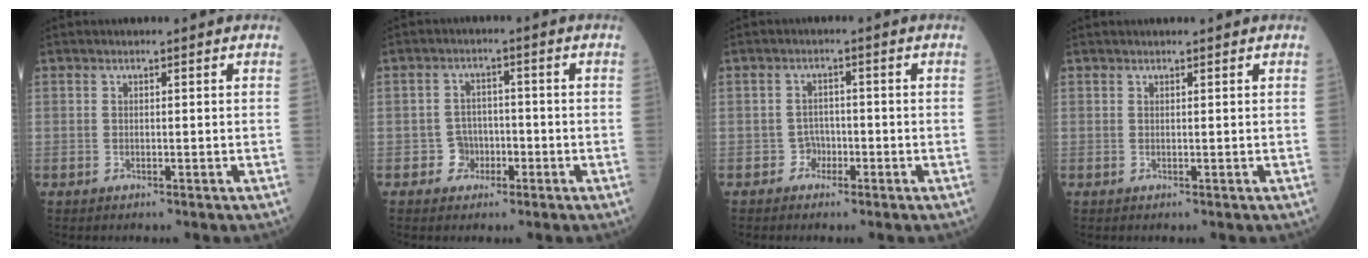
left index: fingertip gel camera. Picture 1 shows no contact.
{"total": 3.2, "force": [-1.4, 2.8, 0.6], "torque": [-0.005, 0.011, -0.025]}
{"total": 1.9, "force": [-1.2, 1.5, 0.2], "torque": [0.003, 0.009, -0.023]}
{"total": 2.2, "force": [2.0, 0.1, 0.7], "torque": [-0.003, 0.023, 0.028]}